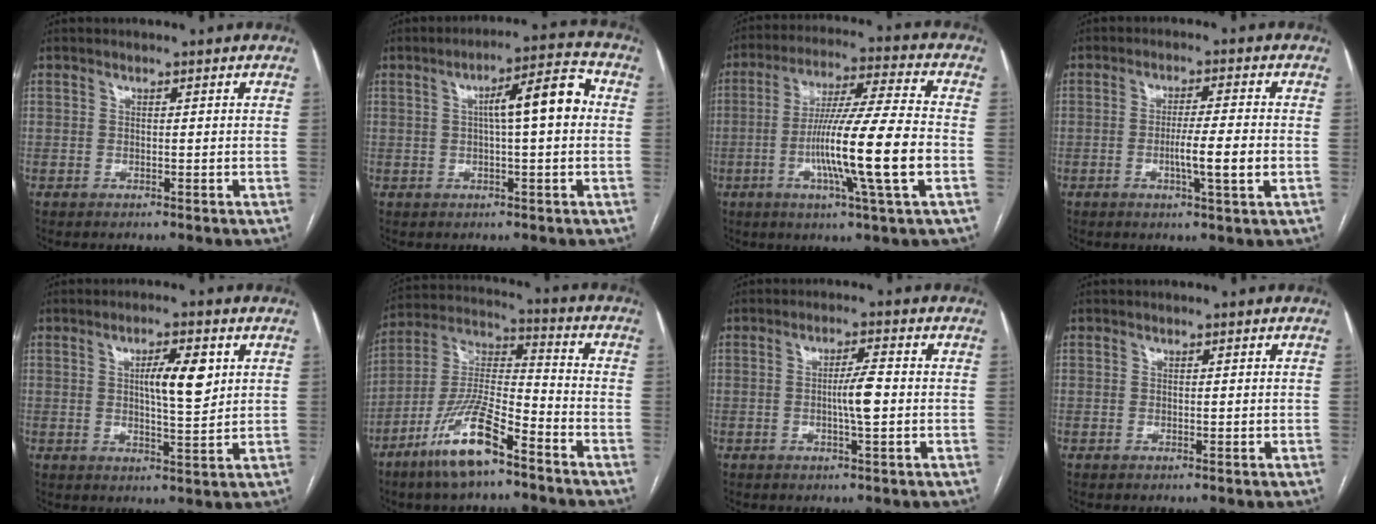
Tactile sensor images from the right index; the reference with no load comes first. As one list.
[{"total": 8.5, "force": [1.0, 1.0, 8.4], "torque": [-0.127, 0.025, 0.012]}, {"total": 15.7, "force": [-3.7, -0.8, 15.3], "torque": [-0.276, -0.009, -0.071]}, {"total": 6.4, "force": [-1.4, -0.2, 6.3], "torque": [-0.104, -0.009, -0.025]}, {"total": 6.8, "force": [1.9, 1.3, 6.4], "torque": [-0.106, 0.002, 0.032]}, {"total": 13.8, "force": [-8.7, 2.9, 10.3], "torque": [-0.214, -0.008, -0.163]}, {"total": 4.4, "force": [-0.4, 0.2, 4.4], "torque": [-0.076, -0.003, -0.008]}, {"total": 0.6, "force": [0.1, 0.3, 0.4], "torque": [-0.007, -0.002, 0.003]}]